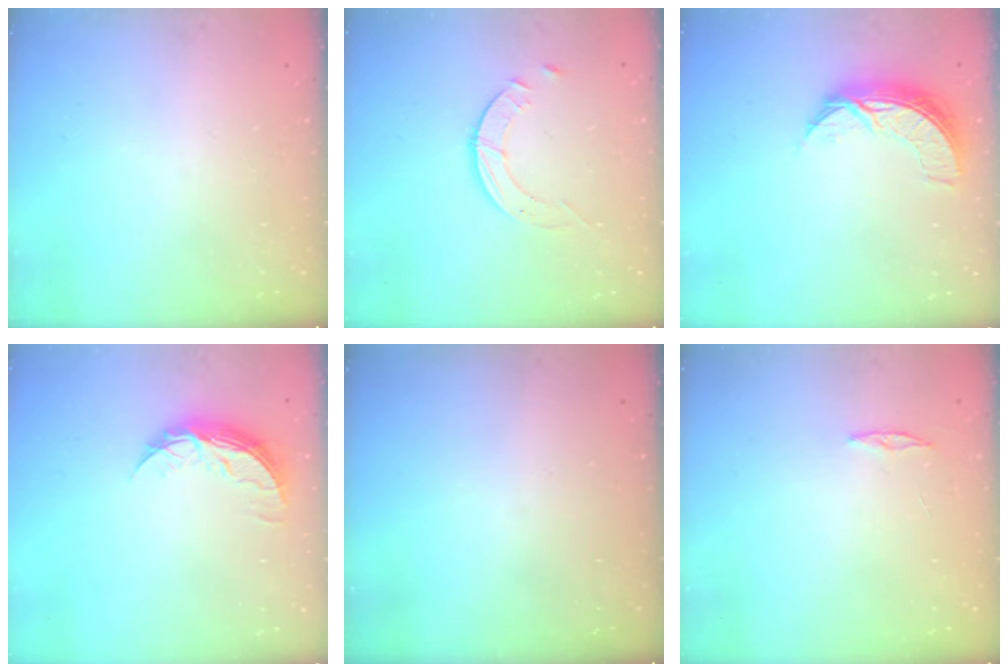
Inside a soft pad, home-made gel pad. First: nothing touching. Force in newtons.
{"total": 3.9, "press": 3.9, "slide": 0.4}
{"total": 8.2, "press": 8.1, "slide": 0.6}
{"total": 8.2, "press": 8.2, "slide": 0.5}
{"total": 0.0}
{"total": 3.0, "press": 2.9, "slide": 0.3}